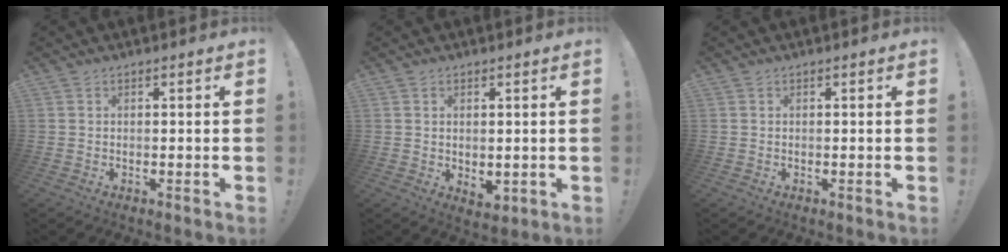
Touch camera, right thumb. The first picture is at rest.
{"total": 3.1, "force": [0.2, 2.1, 2.3], "torque": [-0.022, -0.002, 0.006]}
{"total": 0.0}